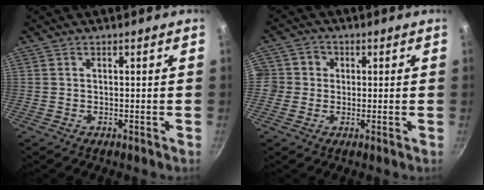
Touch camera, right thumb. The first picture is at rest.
{"total": 6.2, "force": [0.3, 6.1, 1.1], "torque": [0.001, 0.015, 0.001]}